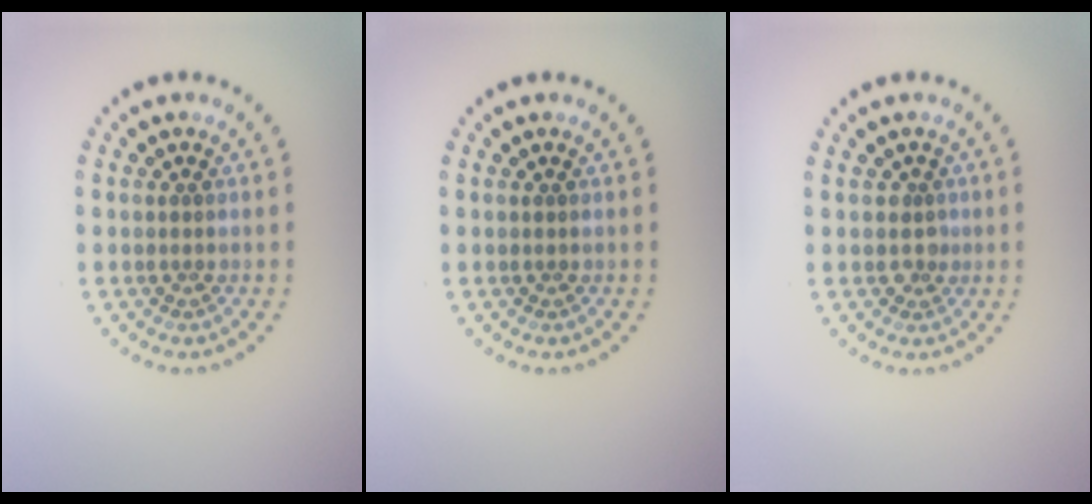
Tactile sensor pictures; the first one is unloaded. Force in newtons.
{"total": 0.0}
{"total": 1.5, "press": 1.0, "slide": 1.0}